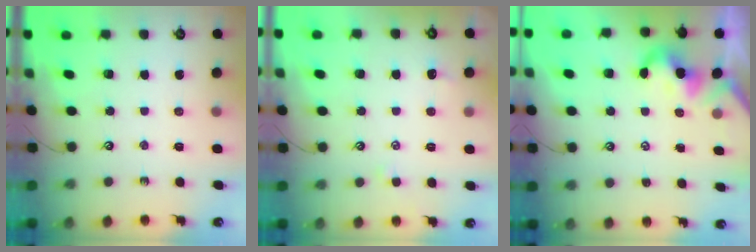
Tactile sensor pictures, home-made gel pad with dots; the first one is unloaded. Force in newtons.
{"total": 1.0, "press": 0.8, "slide": 0.5}
{"total": 1.9, "press": 1.8, "slide": 0.5}